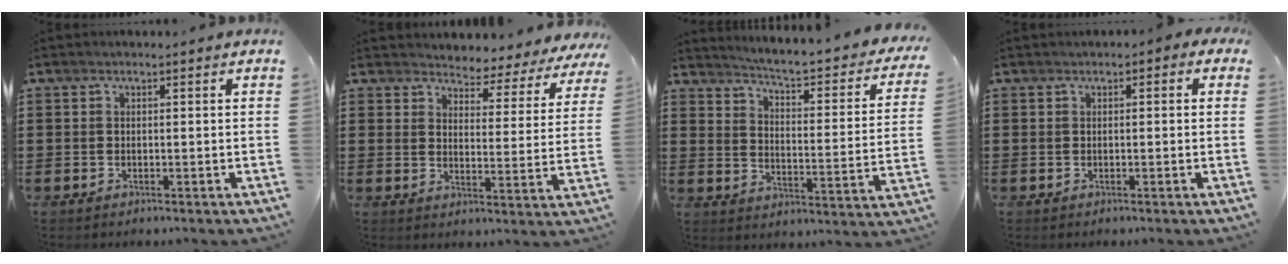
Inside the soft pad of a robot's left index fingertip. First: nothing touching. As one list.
[{"total": 3.2, "force": [3.2, 0.5, -0.1], "torque": [-0.015, -0.033, 0.048]}, {"total": 4.0, "force": [3.6, -0.5, 1.7], "torque": [-0.047, -0.041, 0.048]}, {"total": 0.8, "force": [-0.3, 0.6, 0.4], "torque": [-0.011, 0.002, -0.008]}]